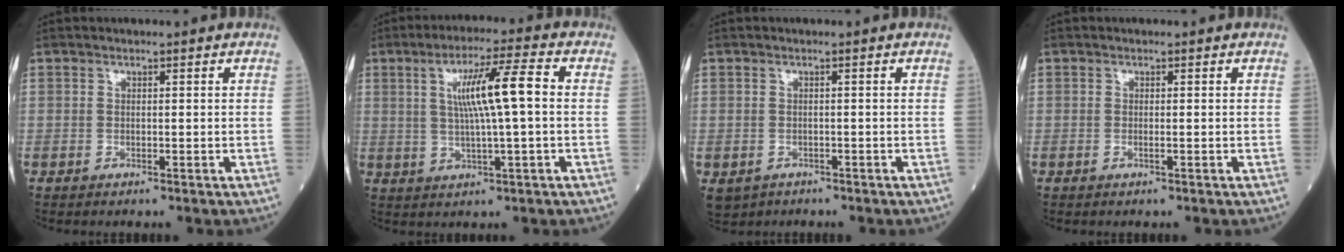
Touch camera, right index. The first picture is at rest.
{"total": 9.2, "force": [1.3, 0.2, 9.1], "torque": [-0.159, 0.010, 0.024]}
{"total": 4.2, "force": [-2.6, 3.2, 0.9], "torque": [-0.017, 0.000, -0.039]}
{"total": 0.6, "force": [-0.2, 0.0, 0.6], "torque": [-0.014, -0.001, -0.003]}